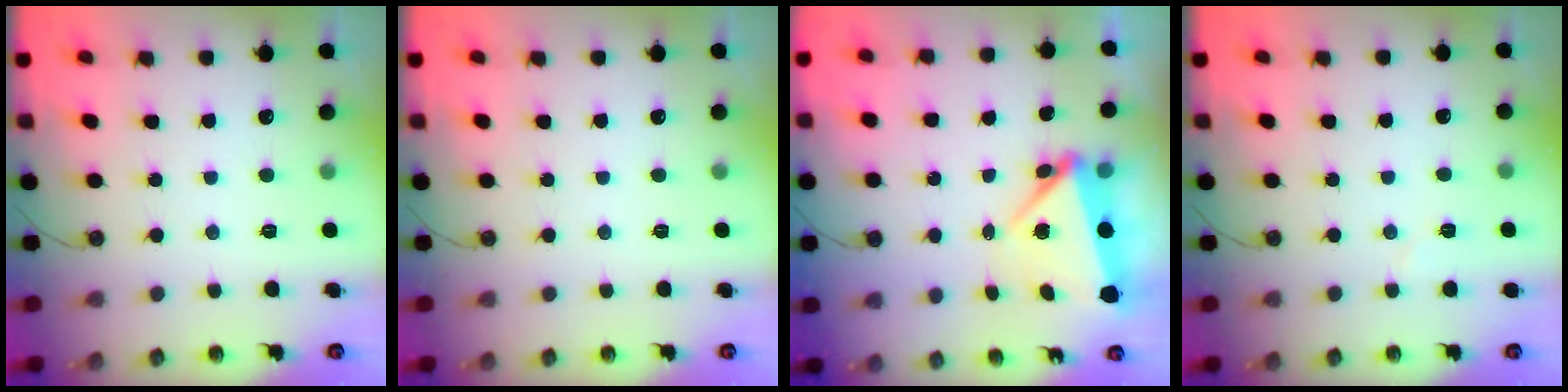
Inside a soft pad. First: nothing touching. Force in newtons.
{"total": 0.0}
{"total": 6.6, "press": 5.8, "slide": 3.0}
{"total": 3.3, "press": 3.0, "slide": 1.5}